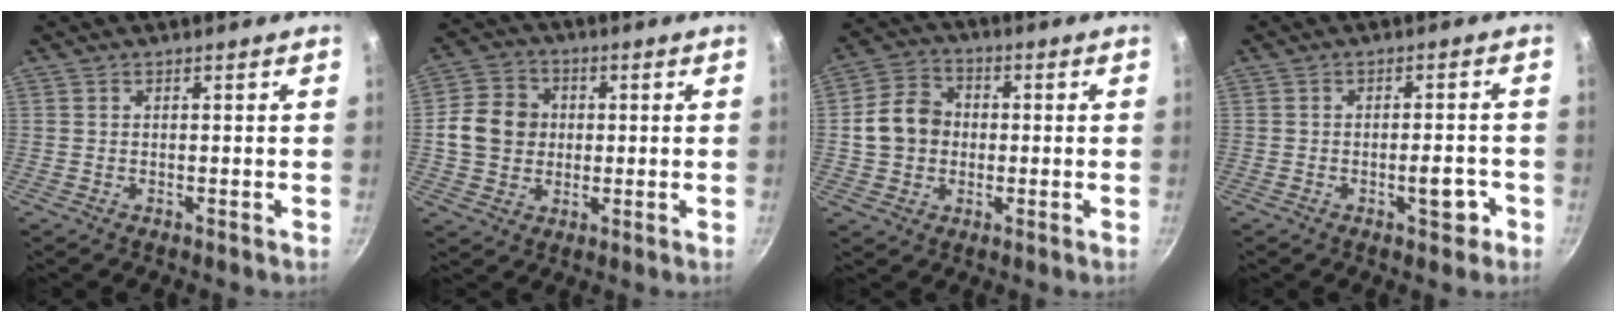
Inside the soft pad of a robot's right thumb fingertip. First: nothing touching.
{"total": 9.7, "force": [0.5, 8.5, 4.7], "torque": [-0.055, 0.011, -0.002]}
{"total": 9.5, "force": [-0.1, 8.0, 5.1], "torque": [-0.065, 0.019, -0.014]}
{"total": 4.6, "force": [-2.0, 2.1, 3.6], "torque": [-0.026, 0.021, -0.027]}